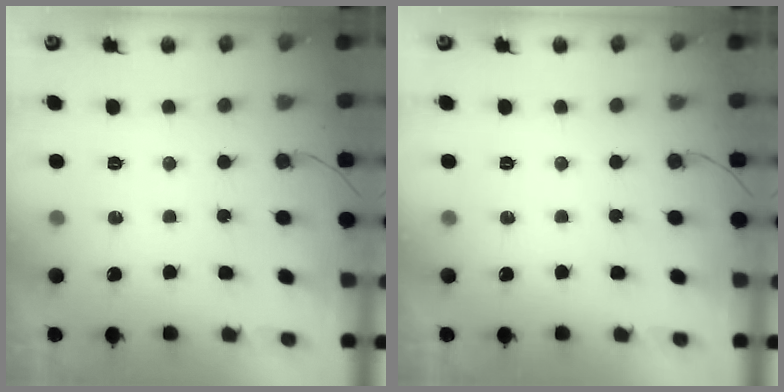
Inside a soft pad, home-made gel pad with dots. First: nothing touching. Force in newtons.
{"total": 0.0}